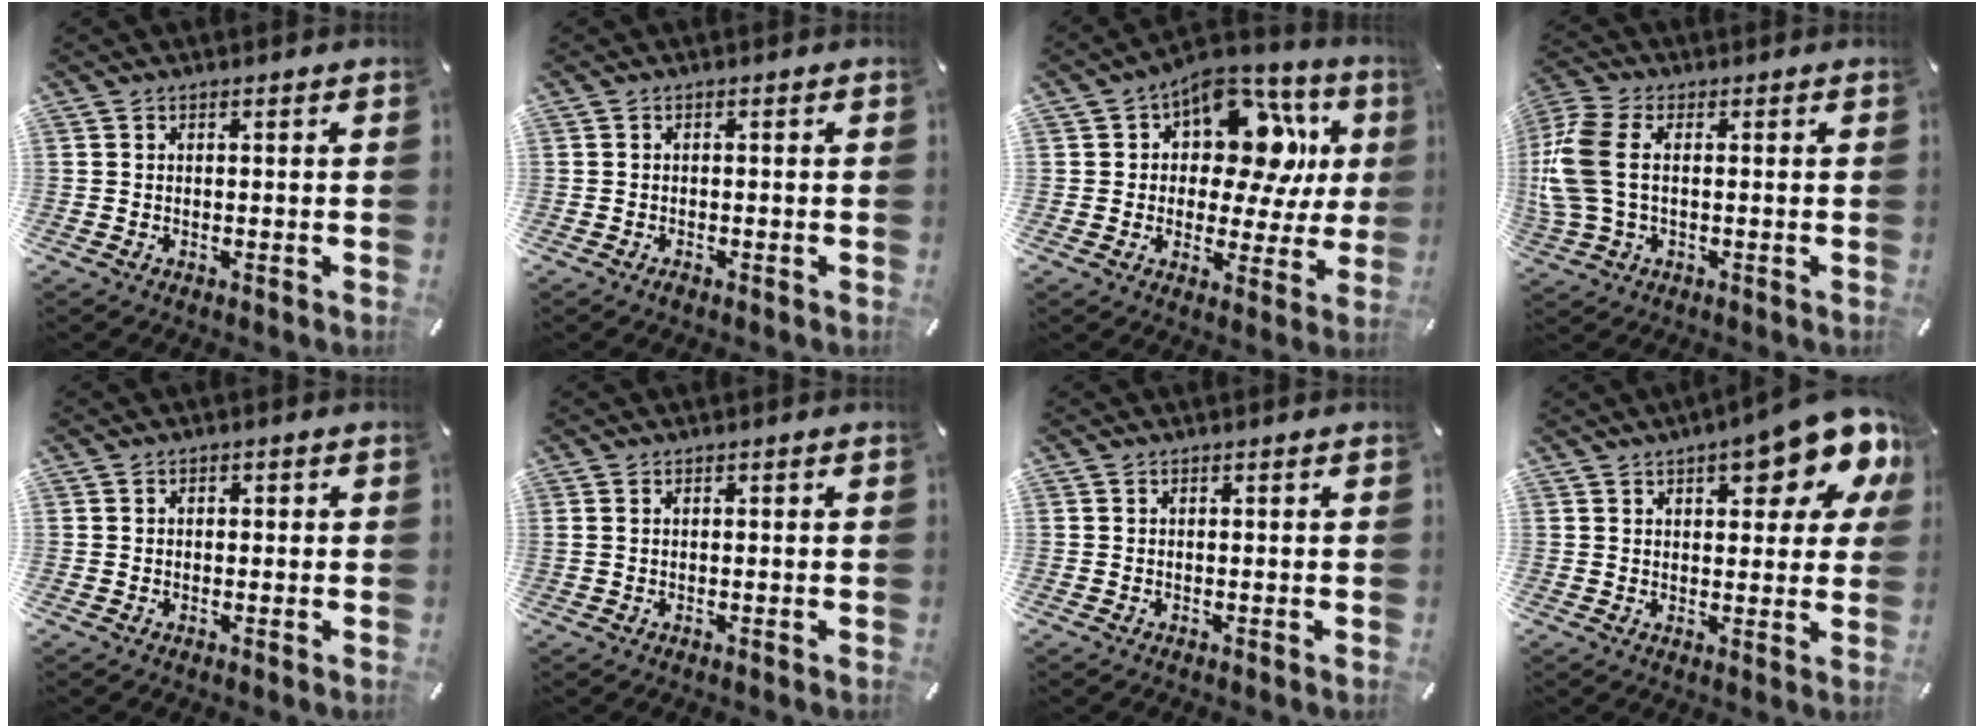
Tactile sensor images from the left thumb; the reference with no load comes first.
{"total": 1.0, "force": [-0.7, 0.4, 0.5], "torque": [-0.011, 0.002, -0.015]}
{"total": 15.5, "force": [6.3, 9.2, 10.7], "torque": [-0.145, -0.045, 0.106]}
{"total": 10.3, "force": [0.2, 6.3, 8.1], "torque": [-0.203, -0.008, 0.002]}
{"total": 0.7, "force": [-0.1, 0.7, 0.1], "torque": [-0.002, 0.006, -0.004]}
{"total": 0.6, "force": [0.2, -0.1, 0.5], "torque": [-0.010, -0.001, 0.003]}
{"total": 0.0}
{"total": 14.5, "force": [8.3, 5.4, 10.6], "torque": [-0.133, -0.046, 0.135]}